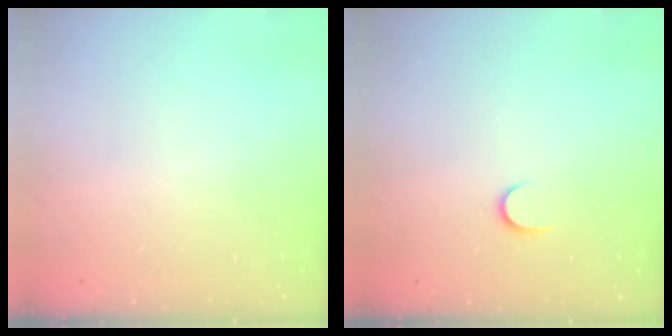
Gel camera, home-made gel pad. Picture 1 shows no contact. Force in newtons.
{"total": 3.8, "press": 3.8, "slide": 0.4}